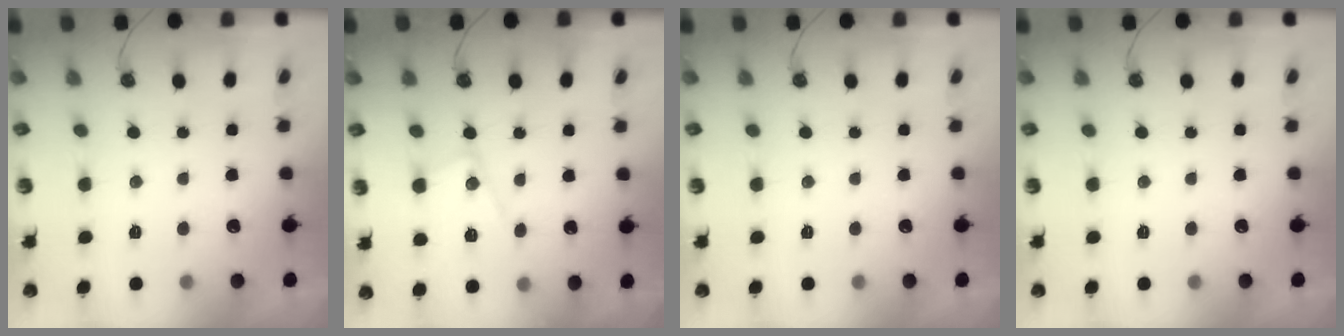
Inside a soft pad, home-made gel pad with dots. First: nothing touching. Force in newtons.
{"total": 12.7, "press": 12.6, "slide": 0.8}
{"total": 0.0}
{"total": 0.0}